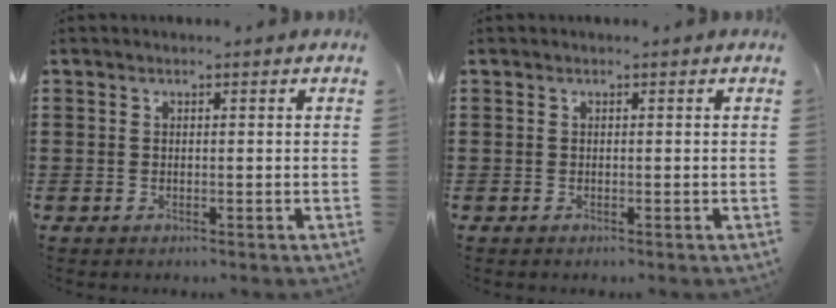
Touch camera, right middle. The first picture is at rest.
{"total": 0.0}